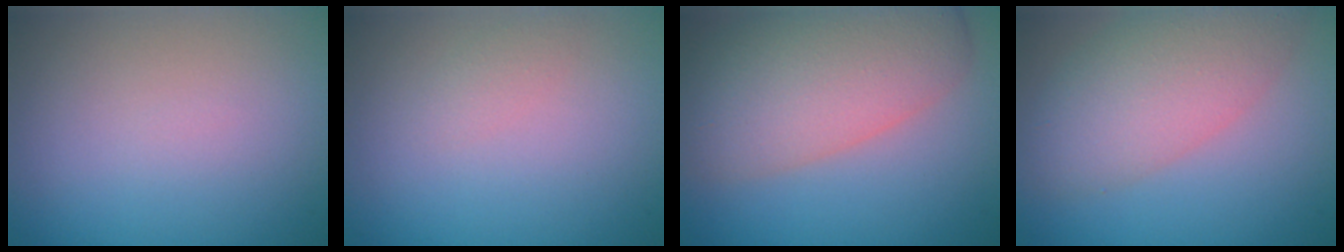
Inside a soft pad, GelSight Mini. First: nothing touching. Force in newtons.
{"total": 1.1, "press": 1.1, "slide": 0.0}
{"total": 9.3, "press": 9.3, "slide": 0.7}
{"total": 6.3, "press": 6.2, "slide": 0.8}